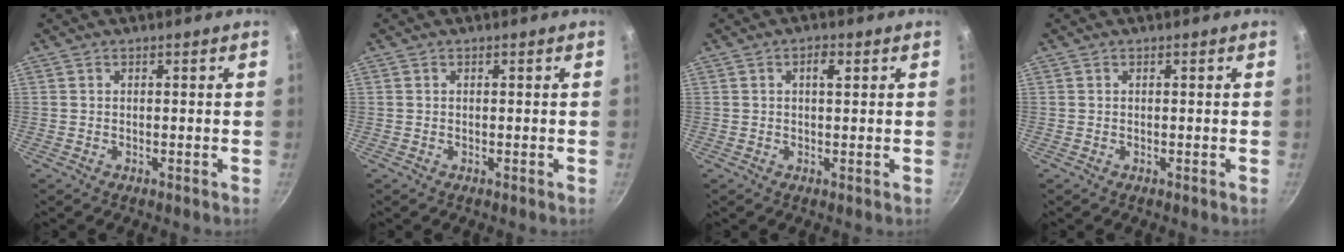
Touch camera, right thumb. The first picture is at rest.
{"total": 0.0}
{"total": 2.4, "force": [0.8, 1.0, 2.0], "torque": [-0.030, 0.000, 0.011]}
{"total": 0.0}